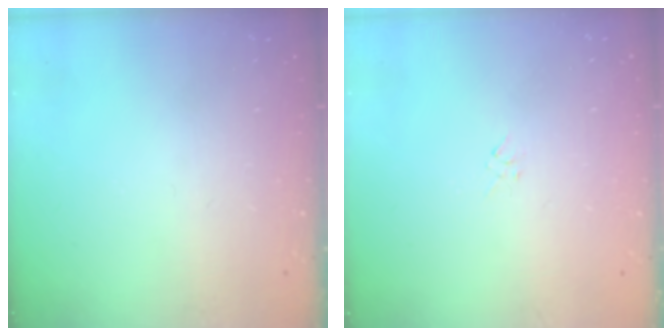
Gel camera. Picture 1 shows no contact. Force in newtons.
{"total": 2.3, "press": 2.2, "slide": 0.6}